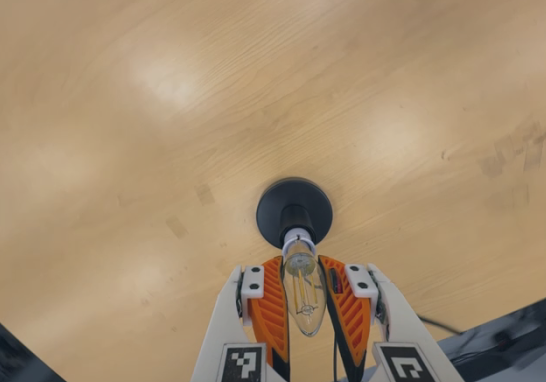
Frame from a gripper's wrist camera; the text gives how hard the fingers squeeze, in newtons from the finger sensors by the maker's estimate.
{"total": 15.9, "left": 13.6, "right": 18.2}